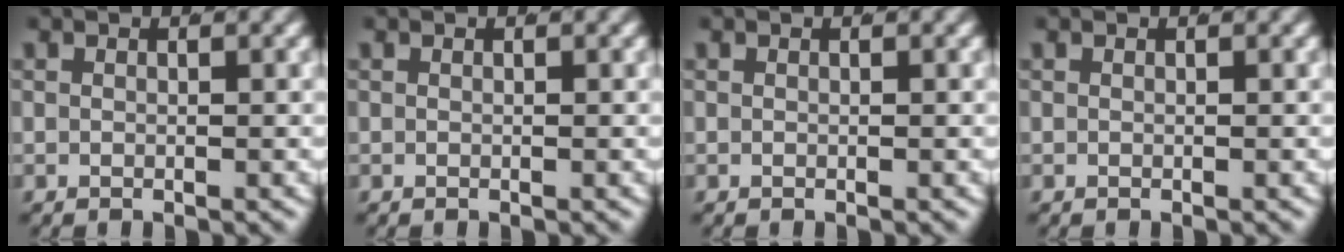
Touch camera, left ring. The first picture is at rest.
{"total": 0.0}
{"total": 0.0}
{"total": 0.0}